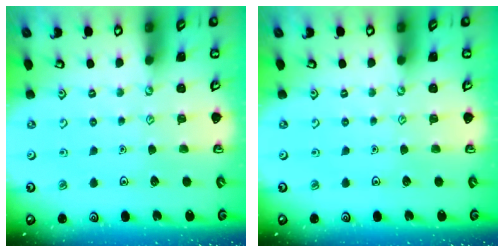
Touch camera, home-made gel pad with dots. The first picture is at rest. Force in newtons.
{"total": 0.0}